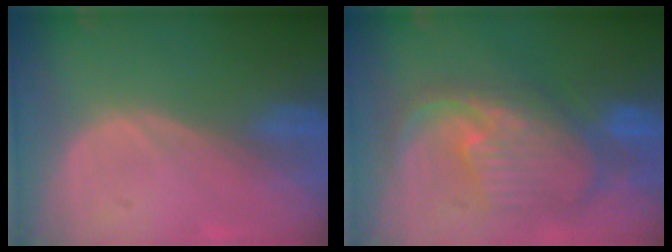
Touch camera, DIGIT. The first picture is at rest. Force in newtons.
{"total": 11.4, "press": 9.9, "slide": 5.7}